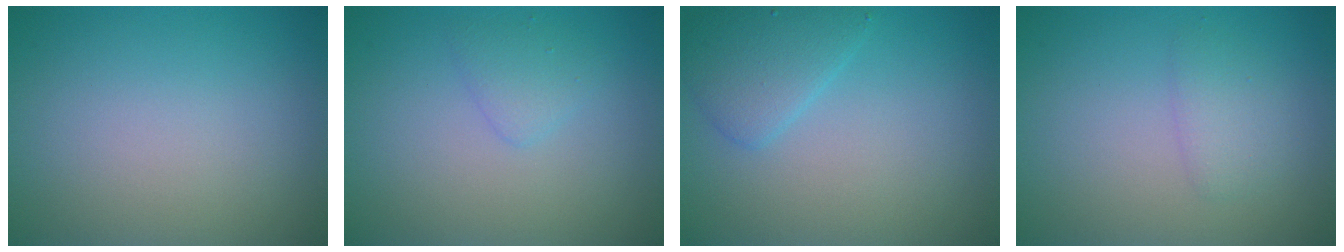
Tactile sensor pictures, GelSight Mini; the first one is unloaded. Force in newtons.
{"total": 1.5, "press": 1.5, "slide": 0.0}
{"total": 2.8, "press": 2.8, "slide": 0.1}
{"total": 1.6, "press": 1.6, "slide": 0.1}